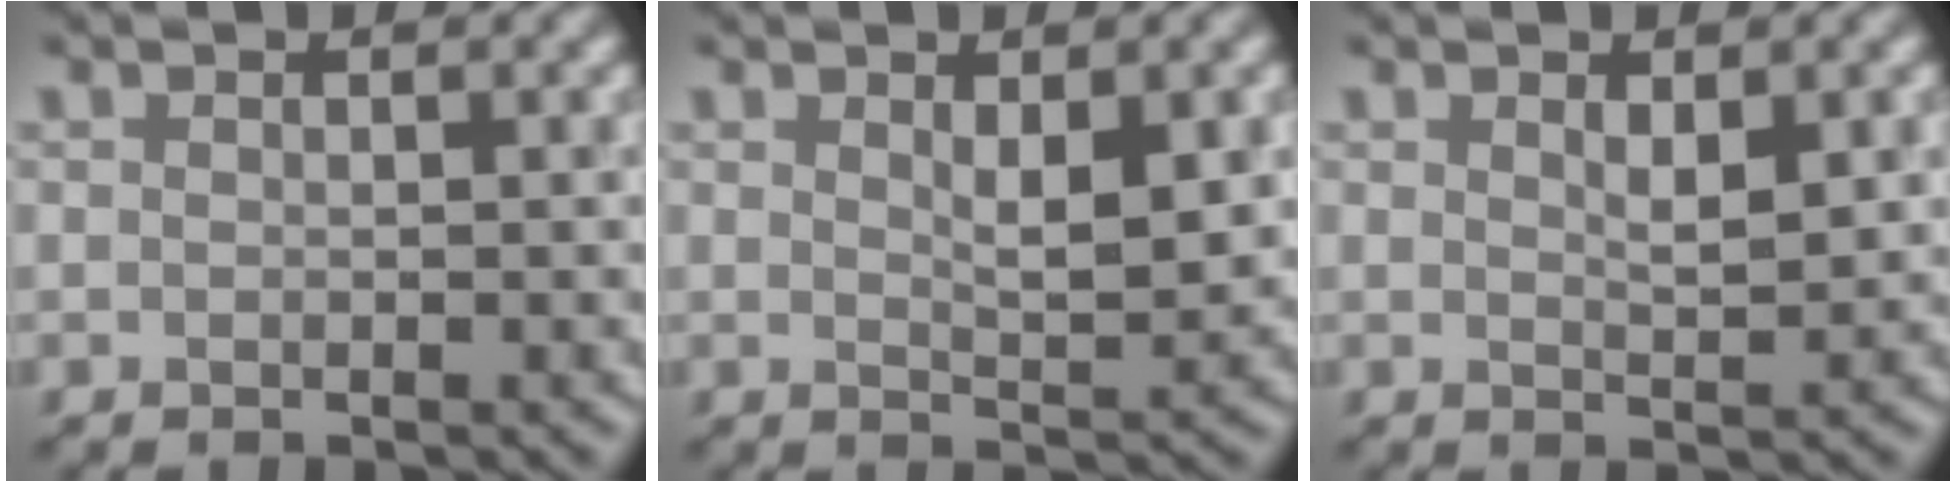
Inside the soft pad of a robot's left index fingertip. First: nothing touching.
{"total": 2.8, "force": [0.6, 0.8, 2.6], "torque": [-0.042, 0.002, 0.016]}
{"total": 1.8, "force": [0.6, 0.5, 1.6], "torque": [-0.028, 0.004, 0.016]}